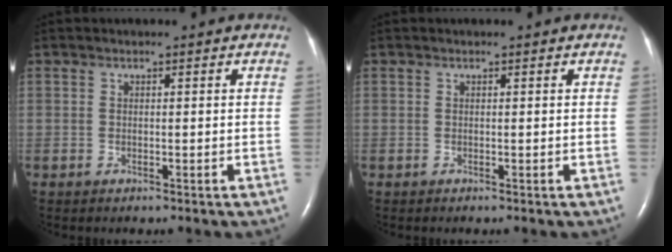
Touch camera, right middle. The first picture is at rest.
{"total": 0.0}